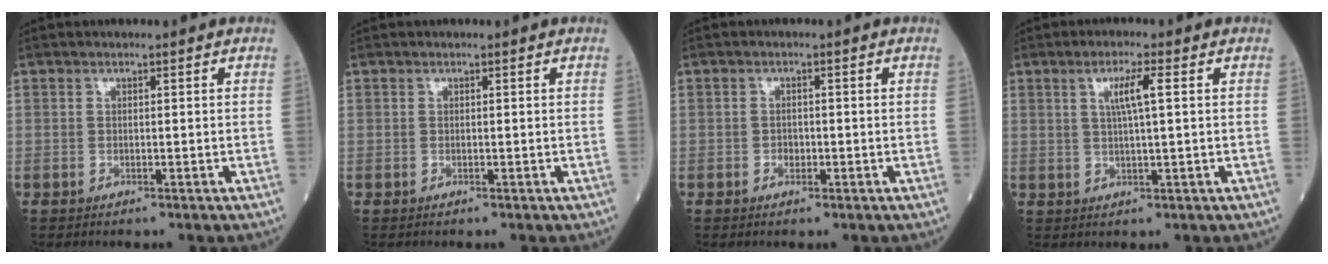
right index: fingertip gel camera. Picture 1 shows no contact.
{"total": 0.0}
{"total": 1.1, "force": [-0.4, 0.9, 0.5], "torque": [-0.003, 0.003, -0.005]}
{"total": 4.1, "force": [1.2, -0.1, 3.9], "torque": [-0.073, 0.002, 0.021]}